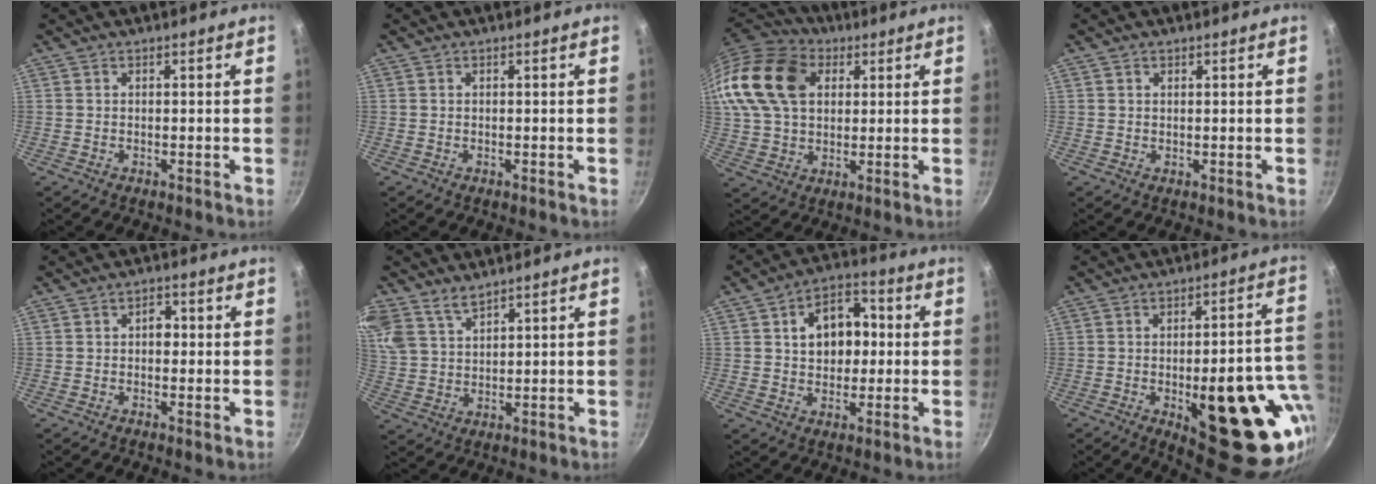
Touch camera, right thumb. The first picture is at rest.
{"total": 0.0}
{"total": 22.1, "force": [7.2, 15.6, 13.9], "torque": [-0.281, 0.017, 0.125]}
{"total": 1.0, "force": [0.6, 0.7, 0.4], "torque": [-0.002, -0.001, 0.010]}
{"total": 3.1, "force": [0.2, 2.2, 2.2], "torque": [-0.018, 0.003, -0.002]}
{"total": 9.2, "force": [6.8, 4.7, 4.1], "torque": [-0.089, -0.010, 0.147]}
{"total": 11.7, "force": [1.7, 8.3, 8.1], "torque": [-0.086, 0.017, 0.018]}
{"total": 26.4, "force": [-6.4, 10.2, 23.5], "torque": [-0.247, 0.007, -0.071]}